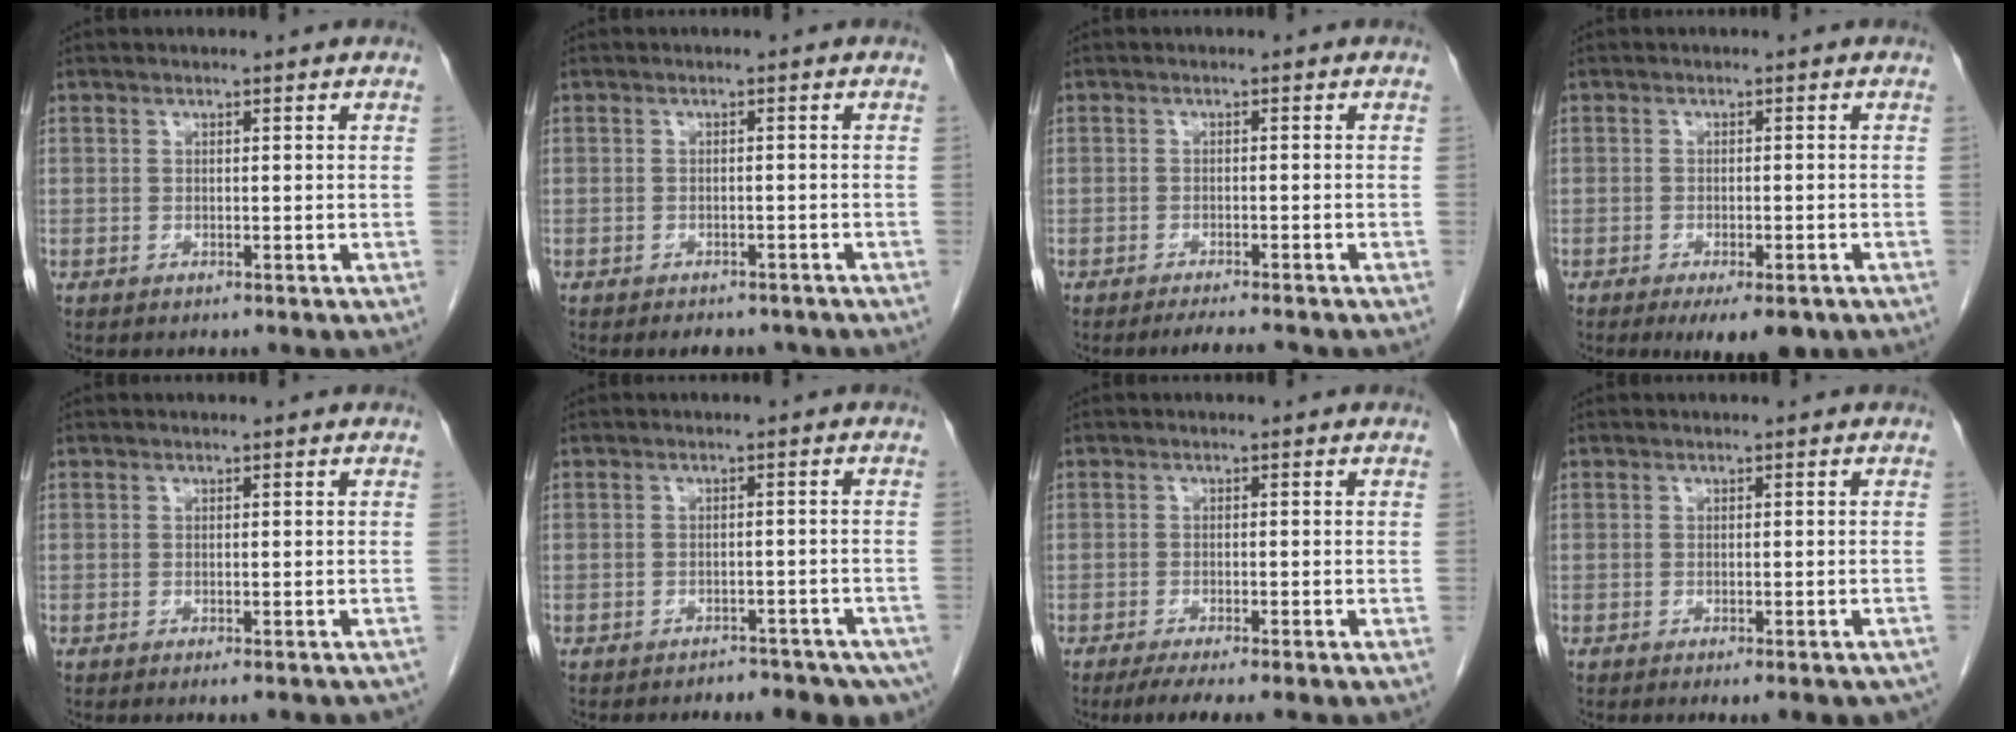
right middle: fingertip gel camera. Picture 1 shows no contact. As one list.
[{"total": 4.2, "force": [-3.6, 1.8, 1.2], "torque": [-0.006, 0.002, -0.044]}, {"total": 4.1, "force": [-3.7, 0.0, 1.9], "torque": [-0.023, -0.009, -0.055]}, {"total": 6.0, "force": [-3.9, 1.9, 4.1], "torque": [-0.047, -0.007, -0.053]}, {"total": 3.2, "force": [-2.6, 0.8, 1.6], "torque": [-0.009, -0.006, -0.031]}, {"total": 9.8, "force": [-8.0, 4.1, 4.1], "torque": [-0.044, -0.001, -0.091]}, {"total": 6.3, "force": [-4.3, 0.8, 4.4], "torque": [-0.058, -0.014, -0.063]}, {"total": 5.9, "force": [-4.6, 1.2, 3.4], "torque": [-0.030, -0.005, -0.055]}]